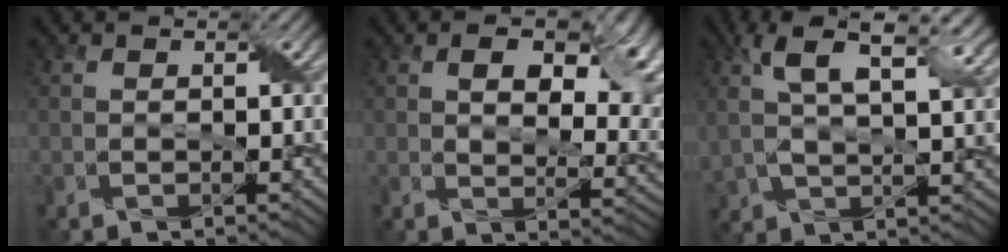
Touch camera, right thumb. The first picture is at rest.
{"total": 11.3, "force": [3.7, 5.9, 8.8], "torque": [-0.128, -0.007, 0.065]}
{"total": 11.1, "force": [5.1, 4.6, 8.7], "torque": [-0.192, 0.004, 0.087]}